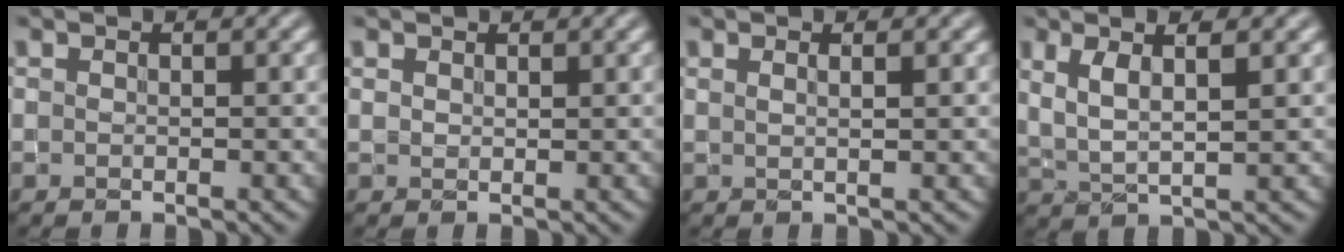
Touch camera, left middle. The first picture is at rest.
{"total": 0.9, "force": [0.8, 0.4, 0.2], "torque": [-0.005, 0.000, 0.016]}
{"total": 2.3, "force": [1.1, 0.9, 1.8], "torque": [-0.010, 0.000, -0.005]}
{"total": 4.2, "force": [1.7, 1.0, 3.7], "torque": [-0.074, -0.002, 0.035]}